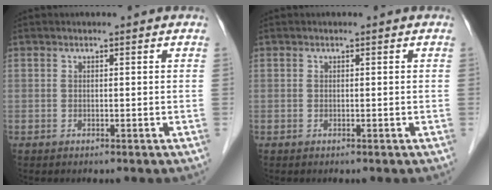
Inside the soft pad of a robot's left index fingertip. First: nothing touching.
{"total": 0.0}